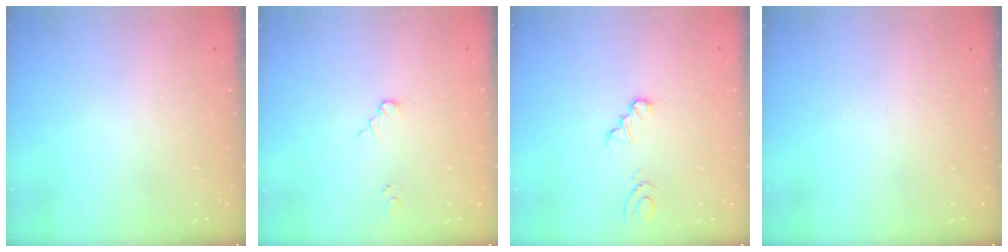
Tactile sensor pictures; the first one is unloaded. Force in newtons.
{"total": 1.7, "press": 1.7, "slide": 0.3}
{"total": 1.9, "press": 1.9, "slide": 0.2}
{"total": 0.0}